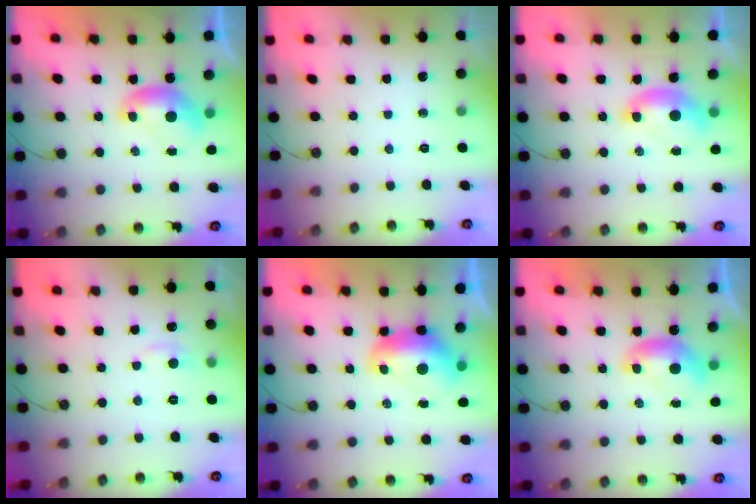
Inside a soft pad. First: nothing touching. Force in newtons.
{"total": 0.0}
{"total": 1.6, "press": 1.5, "slide": 0.6}
{"total": 1.1, "press": 0.8, "slide": 0.8}
{"total": 2.2, "press": 2.1, "slide": 0.6}
{"total": 0.0}